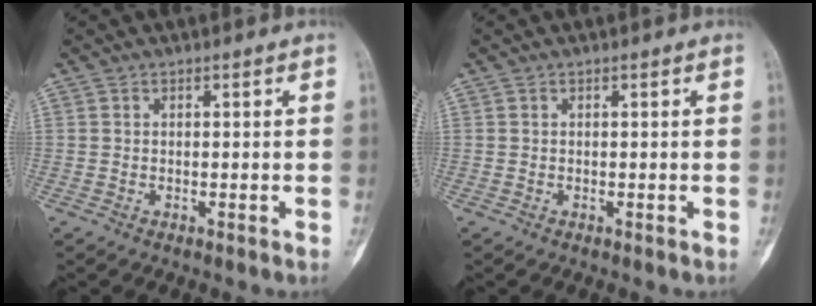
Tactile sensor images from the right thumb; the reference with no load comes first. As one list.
[{"total": 0.0}]